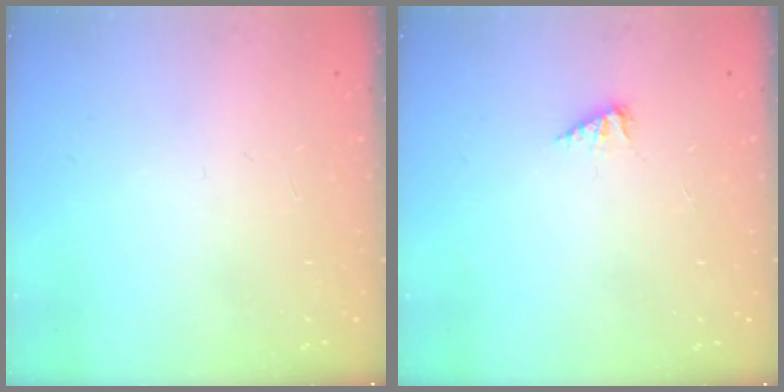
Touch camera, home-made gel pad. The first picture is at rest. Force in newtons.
{"total": 2.2, "press": 2.2, "slide": 0.2}